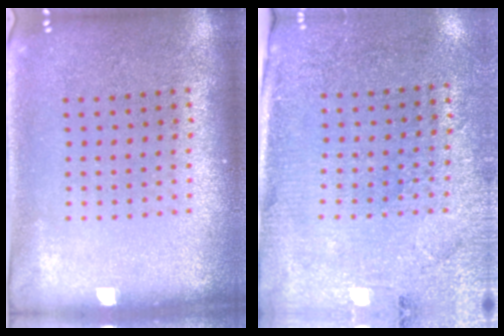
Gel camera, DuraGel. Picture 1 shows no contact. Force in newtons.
{"total": 2.8, "press": 2.6, "slide": 1.2}